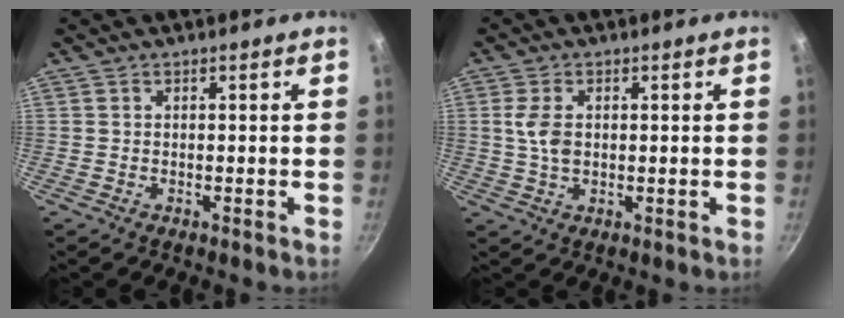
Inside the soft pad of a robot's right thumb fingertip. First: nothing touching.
{"total": 4.8, "force": [0.7, 2.9, 3.8], "torque": [-0.077, 0.004, 0.014]}